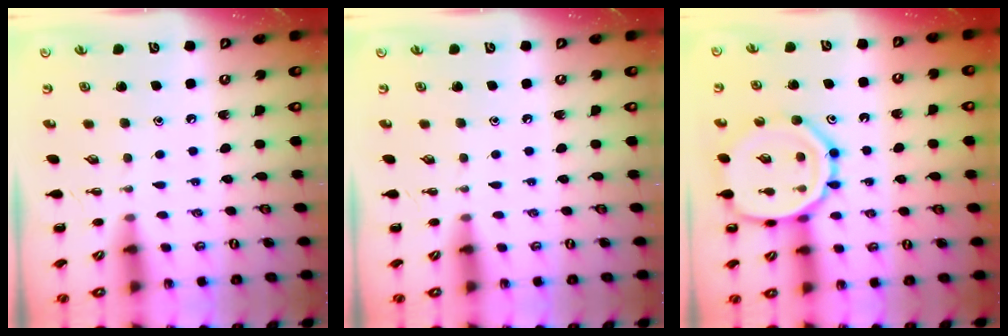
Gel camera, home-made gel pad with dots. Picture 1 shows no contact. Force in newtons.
{"total": 0.0}
{"total": 14.7, "press": 14.6, "slide": 1.4}